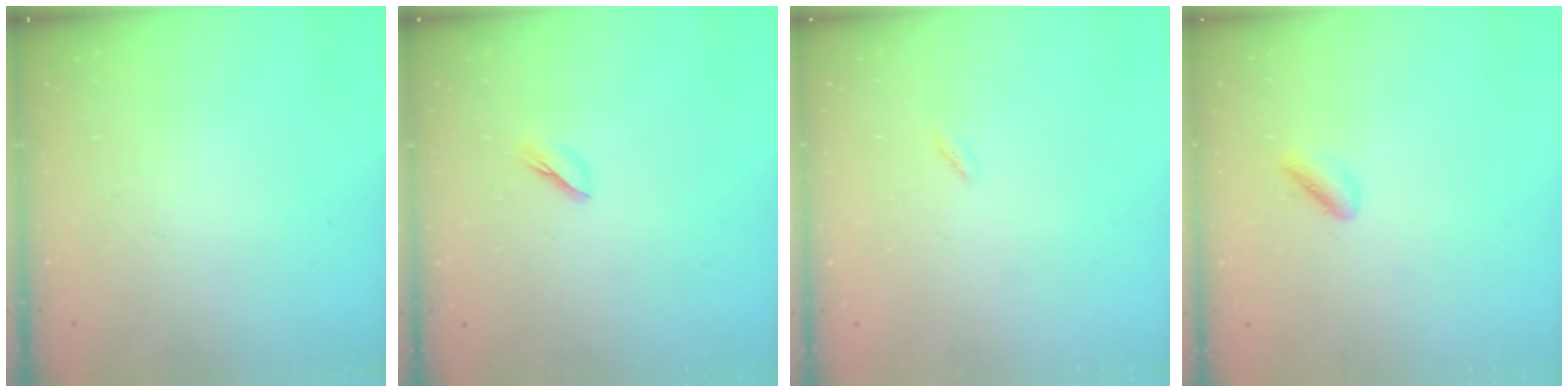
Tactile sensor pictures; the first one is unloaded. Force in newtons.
{"total": 2.3, "press": 2.2, "slide": 0.8}
{"total": 0.8, "press": 0.7, "slide": 0.5}
{"total": 2.0, "press": 1.8, "slide": 1.0}